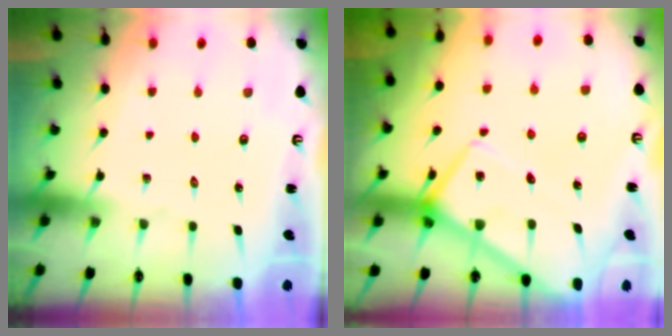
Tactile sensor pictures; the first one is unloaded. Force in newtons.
{"total": 10.8, "press": 10.8, "slide": 0.8}